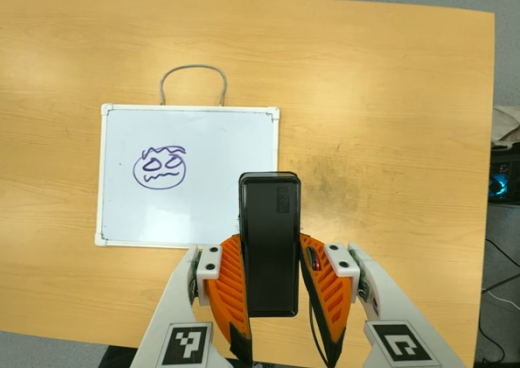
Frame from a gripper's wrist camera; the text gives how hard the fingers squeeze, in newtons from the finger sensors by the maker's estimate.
{"total": 4.6, "left": 3.5, "right": 5.8}